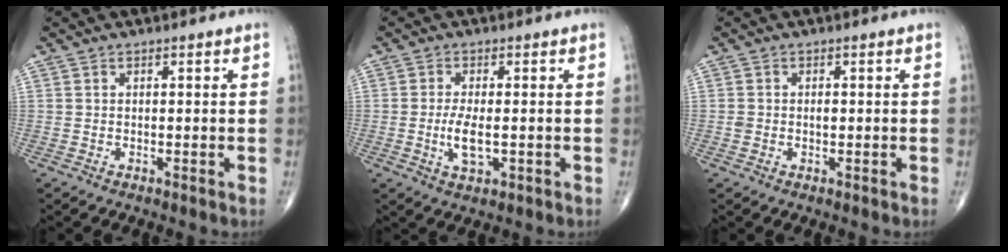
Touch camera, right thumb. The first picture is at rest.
{"total": 4.8, "force": [-0.8, 1.9, 4.4], "torque": [-0.092, -0.009, -0.013]}
{"total": 1.5, "force": [-0.1, 1.1, 1.1], "torque": [-0.020, 0.004, 0.001]}